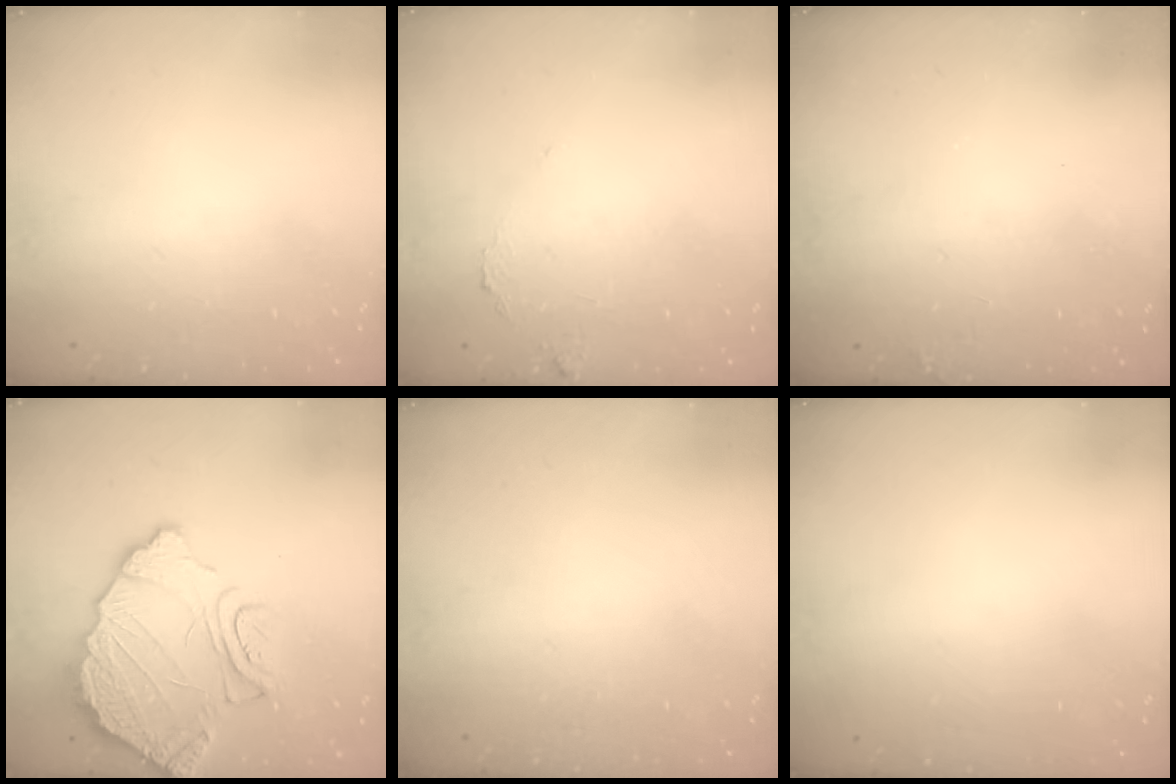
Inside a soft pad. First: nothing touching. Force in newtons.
{"total": 5.9, "press": 5.9, "slide": 0.4}
{"total": 5.0, "press": 5.0, "slide": 0.0}
{"total": 13.6, "press": 13.6, "slide": 1.2}
{"total": 0.0}
{"total": 3.0, "press": 3.0, "slide": 0.1}